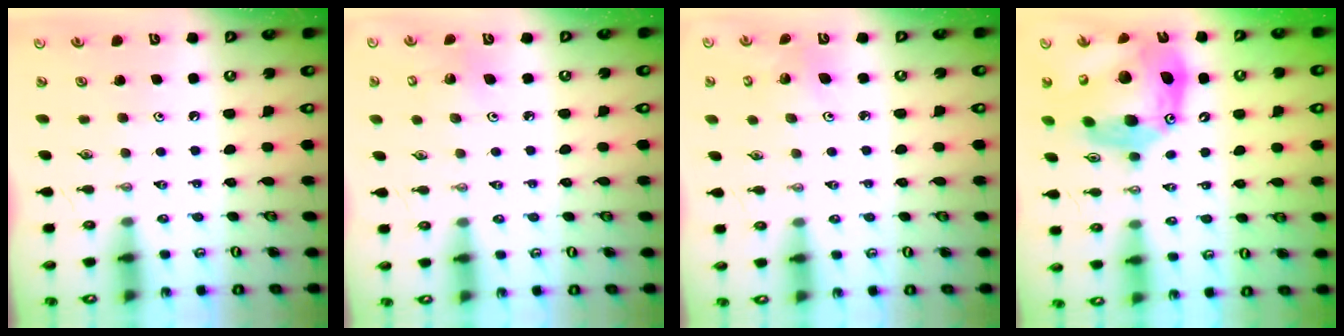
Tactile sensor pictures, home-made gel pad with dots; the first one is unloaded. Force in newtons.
{"total": 3.0, "press": 2.6, "slide": 1.5}
{"total": 4.0, "press": 4.0, "slide": 0.4}
{"total": 23.3, "press": 23.2, "slide": 2.2}